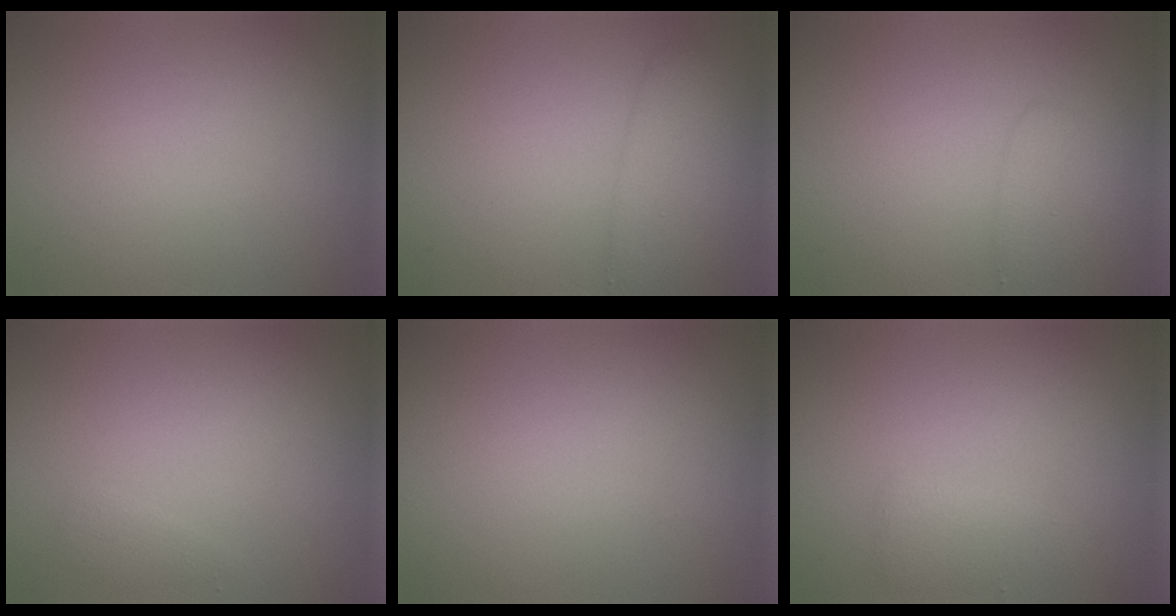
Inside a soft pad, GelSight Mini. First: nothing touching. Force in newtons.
{"total": 2.9, "press": 2.9, "slide": 0.1}
{"total": 1.7, "press": 1.7, "slide": 0.1}
{"total": 0.8, "press": 0.8, "slide": 0.1}
{"total": 0.0}
{"total": 1.7, "press": 1.7, "slide": 0.1}